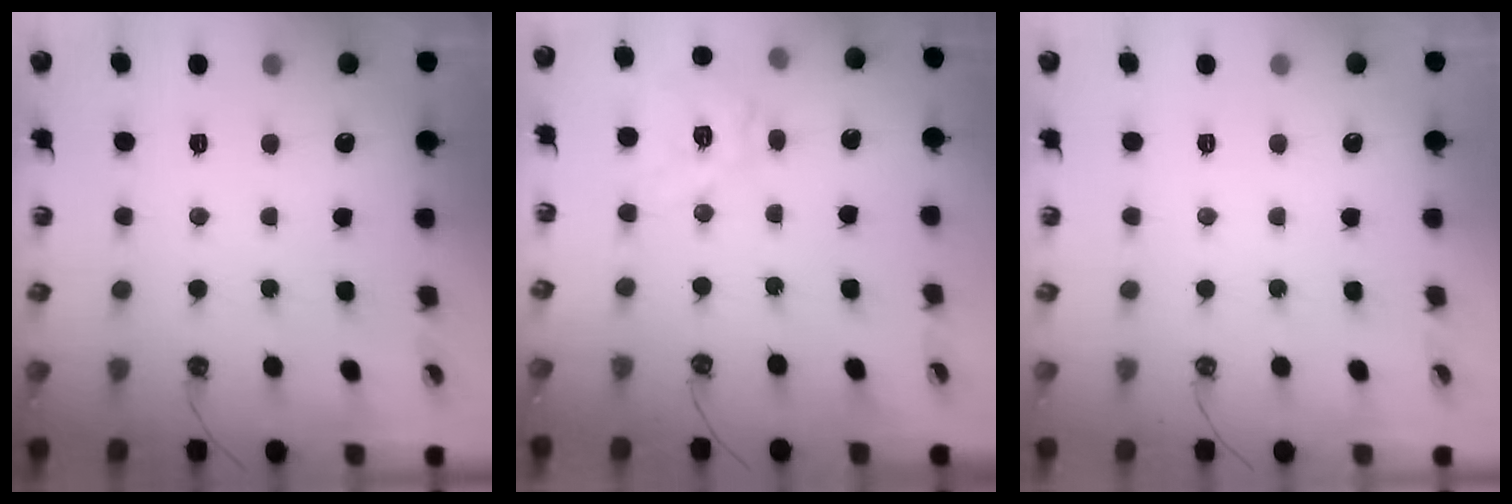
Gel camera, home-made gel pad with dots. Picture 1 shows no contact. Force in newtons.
{"total": 12.5, "press": 12.4, "slide": 1.4}
{"total": 0.0}